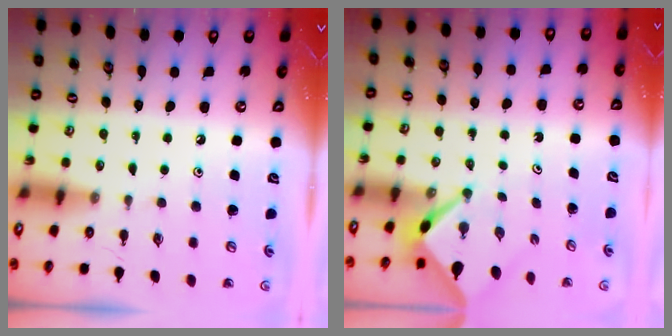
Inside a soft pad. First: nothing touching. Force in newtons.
{"total": 2.5, "press": 2.5, "slide": 0.2}